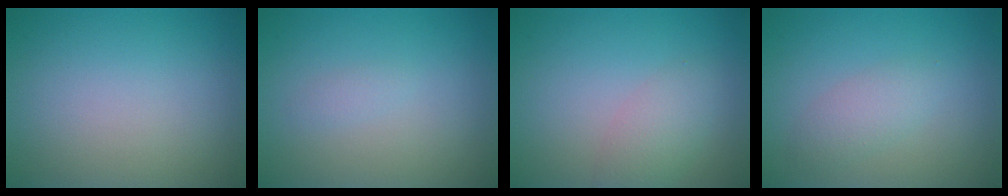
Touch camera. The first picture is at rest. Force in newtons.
{"total": 0.6, "press": 0.6, "slide": 0.0}
{"total": 2.4, "press": 2.4, "slide": 0.1}
{"total": 2.0, "press": 1.9, "slide": 0.1}